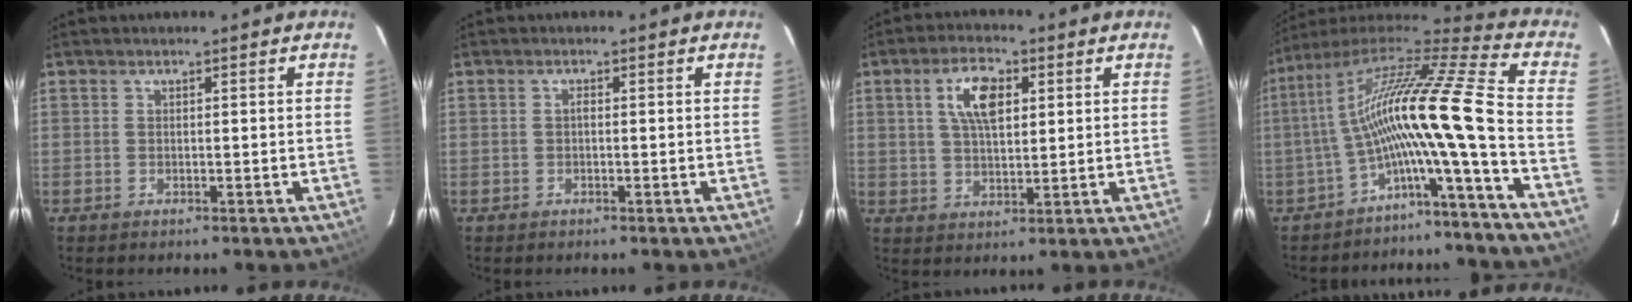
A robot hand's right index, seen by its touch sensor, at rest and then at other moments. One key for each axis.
{"total": 0.5, "fx": -0.2, "fy": 0.3, "fz": 0.4, "tx": -0.006, "ty": 0.004, "tz": -0.005}
{"total": 7.7, "fx": 2.6, "fy": 3.6, "fz": 6.3, "tx": -0.116, "ty": 0.015, "tz": 0.049}
{"total": 16.0, "fx": -4.9, "fy": -1.5, "fz": 15.1, "tx": -0.239, "ty": -0.011, "tz": -0.095}